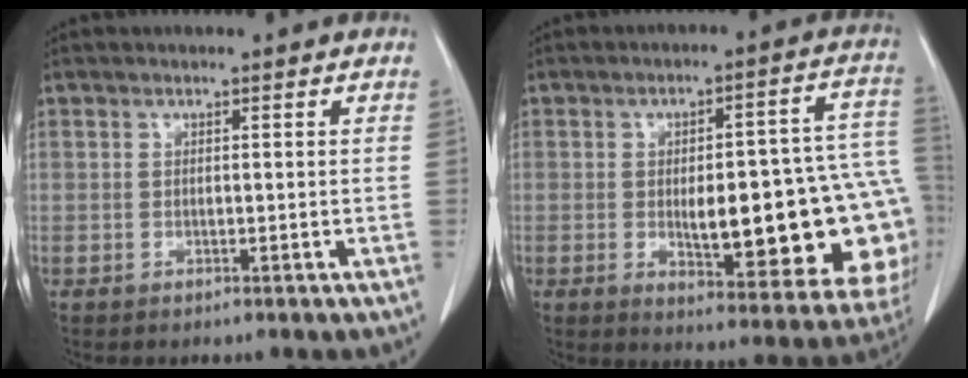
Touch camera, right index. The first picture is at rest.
{"total": 22.3, "force": [-3.1, 6.7, 21.0], "torque": [-0.182, 0.035, -0.010]}